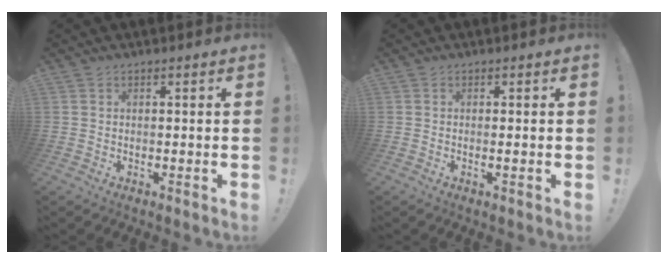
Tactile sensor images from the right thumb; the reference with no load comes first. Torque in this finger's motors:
{"motor_torque": [0.09, 0.05, -0.41, 0.07, 0.04]}